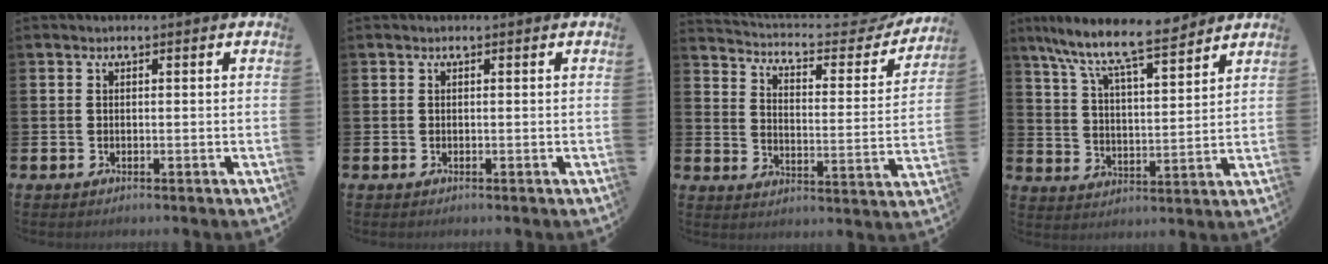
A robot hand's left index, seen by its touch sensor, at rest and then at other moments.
{"total": 0.0}
{"total": 5.2, "force": [4.8, 1.4, 1.6], "torque": [-0.055, -0.042, 0.074]}
{"total": 9.3, "force": [8.3, 1.3, 3.9], "torque": [-0.106, -0.055, 0.143]}